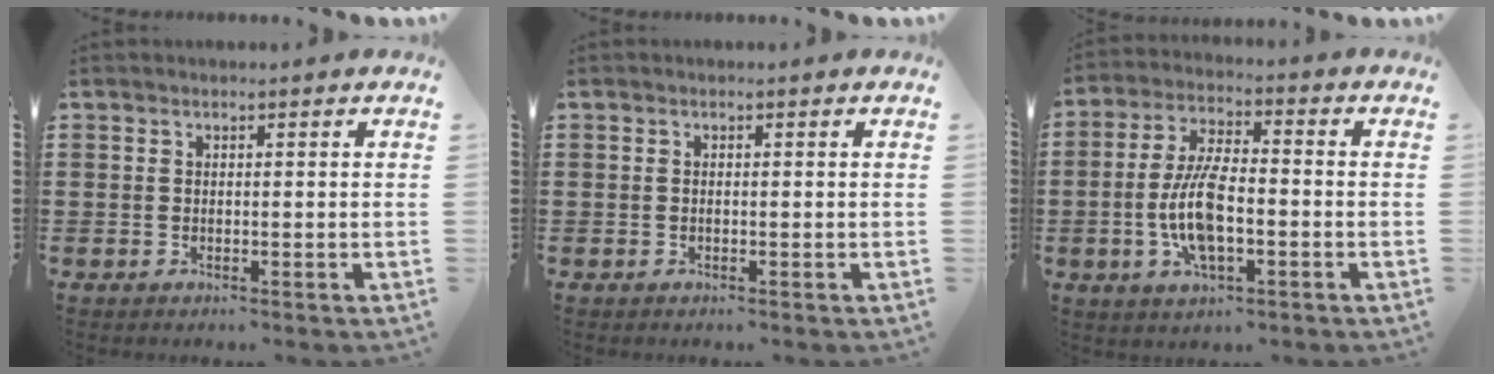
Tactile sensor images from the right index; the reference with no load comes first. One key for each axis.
{"total": 0.0}
{"total": 9.9, "fx": -2.2, "fy": 3.7, "fz": 8.9, "tx": -0.207, "ty": -0.013, "tz": -0.047}